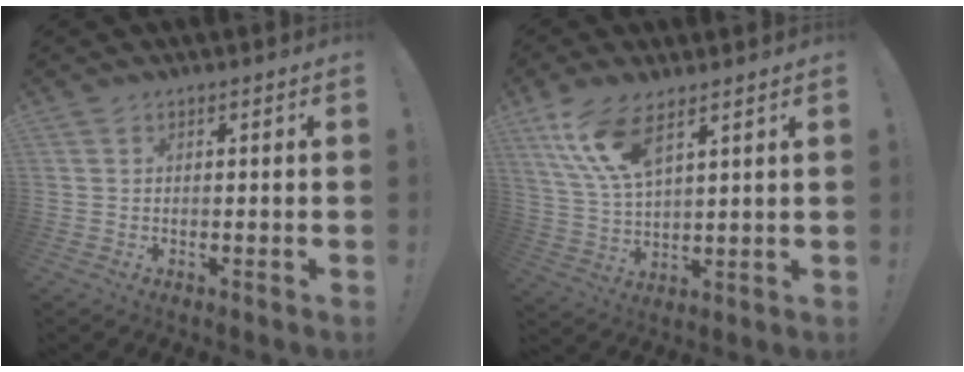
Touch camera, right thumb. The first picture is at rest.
{"total": 11.7, "force": [7.3, 4.0, 8.3], "torque": [-0.174, -0.025, 0.135]}